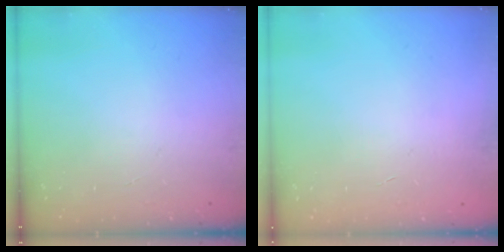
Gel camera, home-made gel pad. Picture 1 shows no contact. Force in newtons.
{"total": 0.6, "press": 0.6, "slide": 0.2}